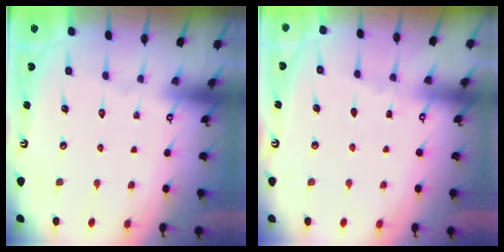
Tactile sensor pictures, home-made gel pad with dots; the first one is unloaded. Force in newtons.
{"total": 2.4, "press": 2.4, "slide": 0.4}